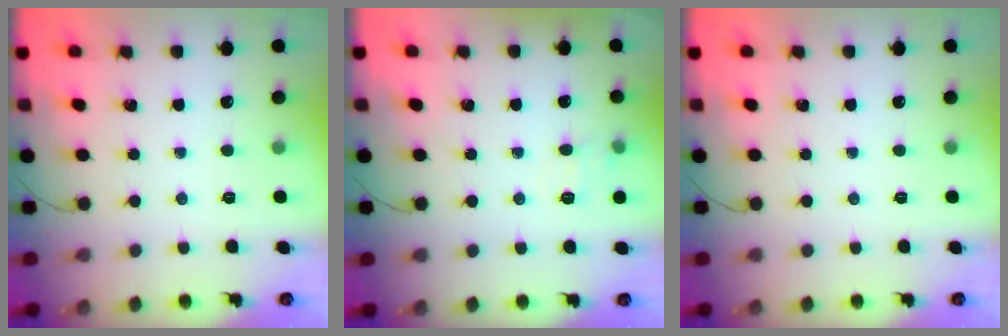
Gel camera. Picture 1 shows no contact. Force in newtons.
{"total": 6.3, "press": 6.1, "slide": 1.7}
{"total": 0.0}